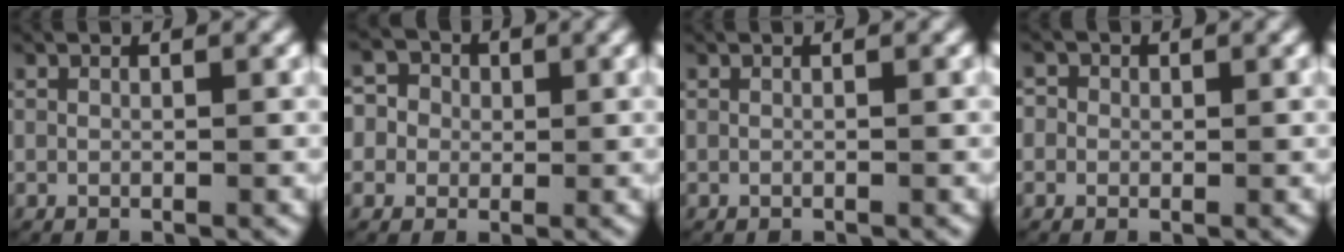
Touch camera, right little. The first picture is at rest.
{"total": 6.3, "force": [0.5, 5.9, 2.2], "torque": [-0.066, -0.005, -0.001]}
{"total": 0.0}
{"total": 2.1, "force": [0.1, 2.0, 0.4], "torque": [-0.010, 0.004, -0.006]}